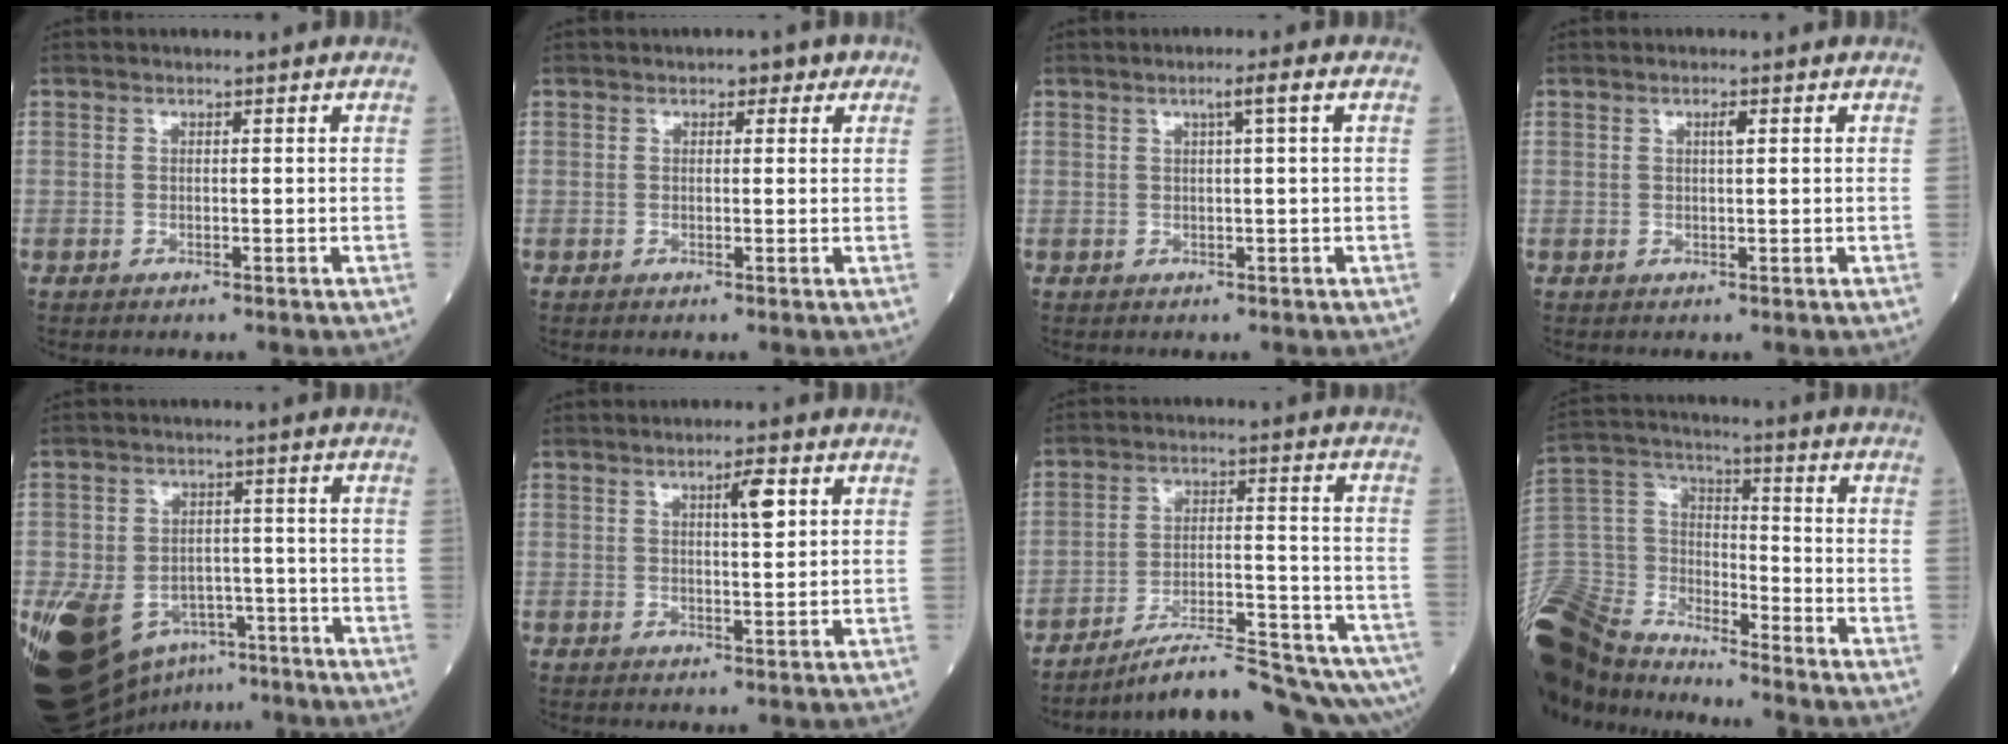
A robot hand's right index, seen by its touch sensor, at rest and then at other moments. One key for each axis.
{"total": 2.2, "fx": 1.2, "fy": 1.4, "fz": 1.3, "tx": -0.009, "ty": 0.010, "tz": 0.010}
{"total": 2.4, "fx": 0.8, "fy": -0.5, "fz": 2.2, "tx": -0.038, "ty": 0.003, "tz": 0.013}
{"total": 1.2, "fx": 0.4, "fy": 0.1, "fz": 1.1, "tx": -0.020, "ty": 0.001, "tz": 0.006}
{"total": 18.3, "fx": -9.6, "fy": 12.0, "fz": 9.9, "tx": -0.220, "ty": 0.002, "tz": -0.143}
{"total": 3.7, "fx": 1.5, "fy": 0.5, "fz": 3.4, "tx": -0.053, "ty": 0.000, "tz": 0.023}
{"total": 15.4, "fx": -14.2, "fy": 0.1, "fz": 5.9, "tx": -0.076, "ty": 0.012, "tz": -0.212}
{"total": 17.1, "fx": -15.8, "fy": 3.6, "fz": 5.5, "tx": -0.121, "ty": 0.016, "tz": -0.300}